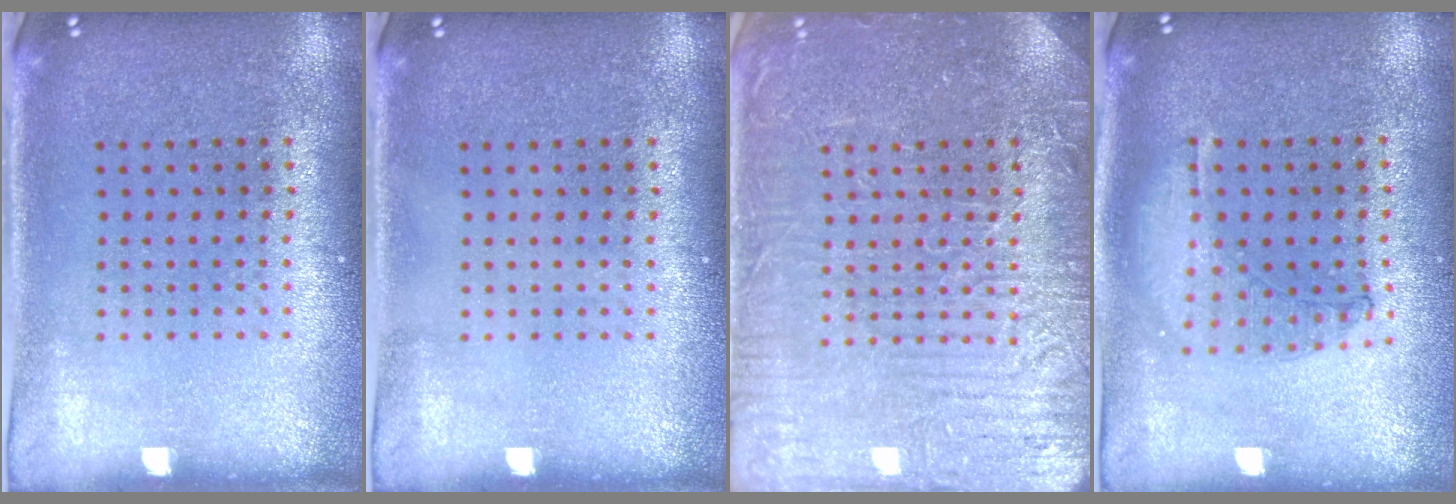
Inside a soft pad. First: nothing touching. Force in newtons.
{"total": 0.0}
{"total": 6.8, "press": 6.8, "slide": 0.9}
{"total": 0.9, "press": 0.9, "slide": 0.2}